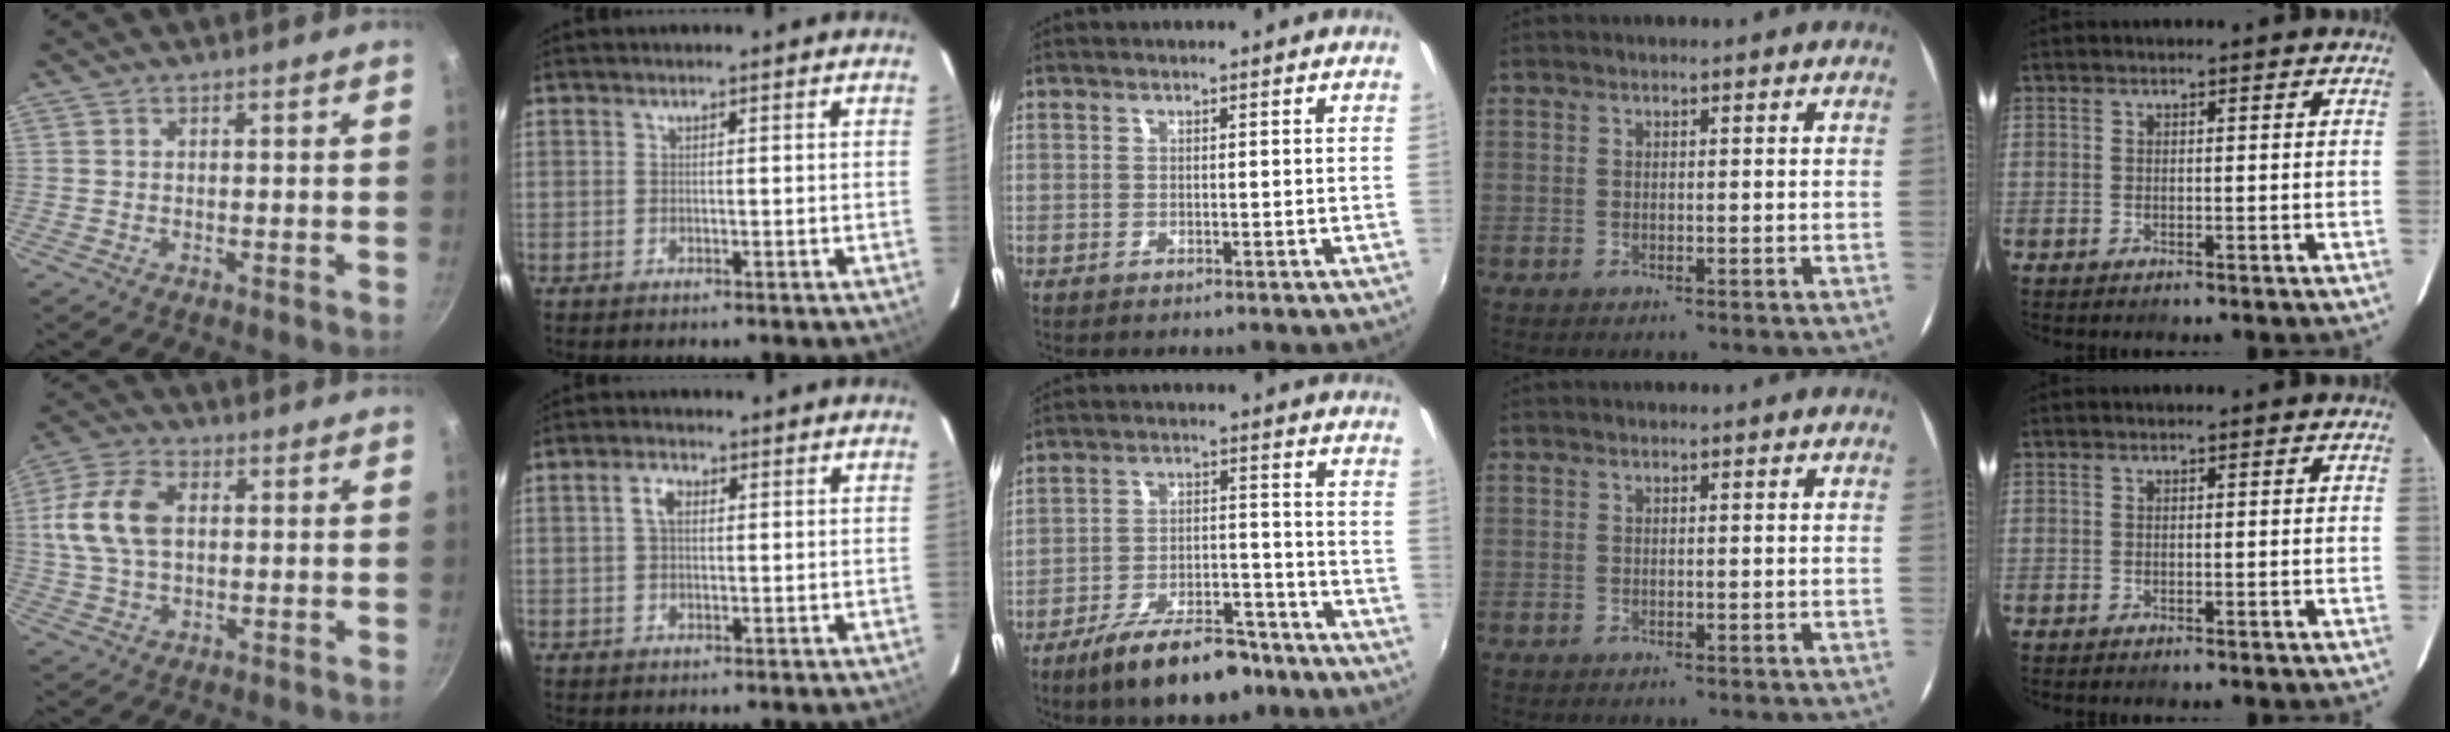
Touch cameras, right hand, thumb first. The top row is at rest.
{"thumb": {"total": 11.8, "force": [1.6, 7.5, 9.0], "torque": [-0.172, 0.017, 0.021]}, "index": {"total": 2.9, "force": [0.6, 1.8, 2.2], "torque": [-0.043, 0.010, 0.012]}, "middle": {"total": 14.2, "force": [-10.6, 5.1, 8.0], "torque": [-0.149, 0.002, -0.159]}}